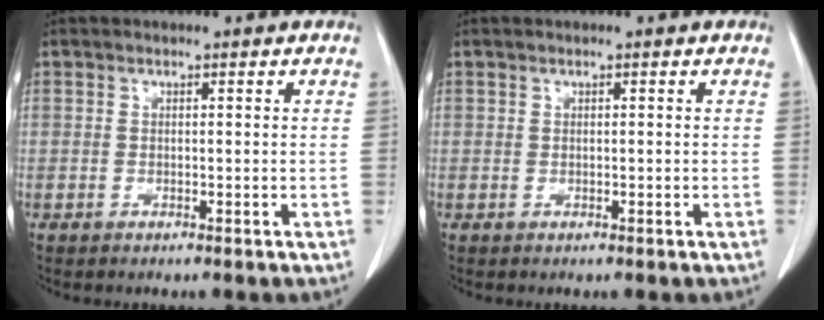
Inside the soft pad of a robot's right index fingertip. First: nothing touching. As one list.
[{"total": 0.0}]